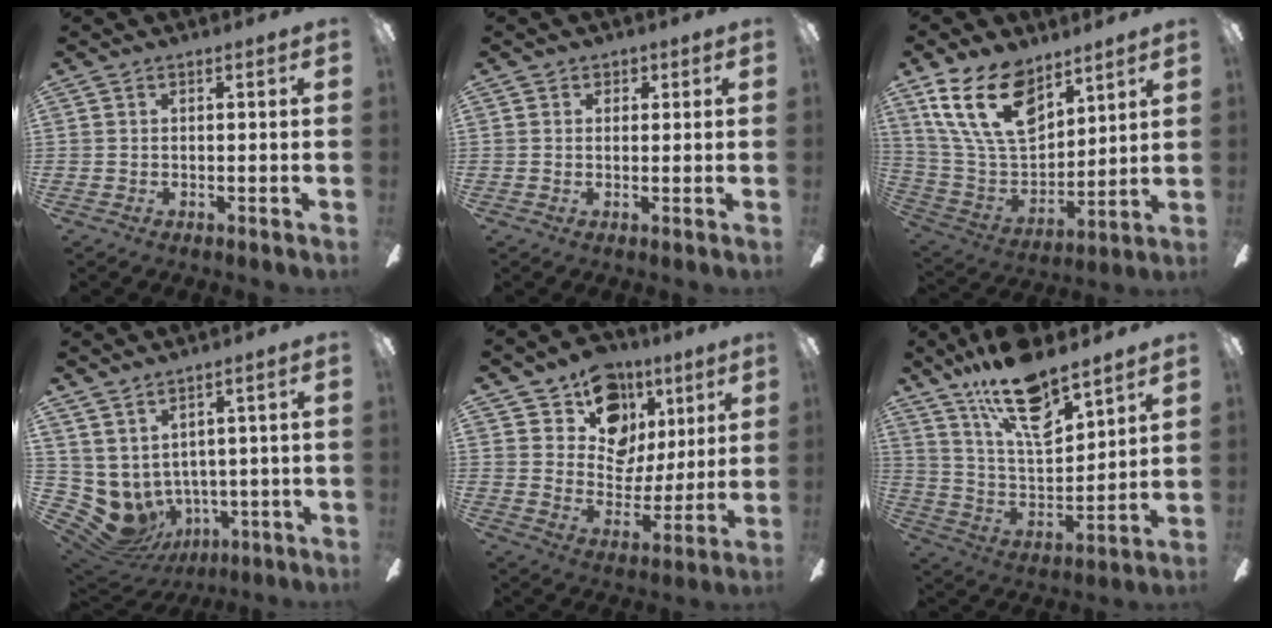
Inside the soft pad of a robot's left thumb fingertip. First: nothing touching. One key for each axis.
{"total": 1.5, "fx": 0.7, "fy": 1.2, "fz": 0.3, "tx": 0.010, "ty": -0.002, "tz": 0.008}
{"total": 19.9, "fx": 11.5, "fy": 11.0, "fz": 12.0, "tx": -0.254, "ty": -0.047, "tz": 0.210}
{"total": 6.5, "fx": 0.1, "fy": 5.7, "fz": 3.2, "tx": -0.108, "ty": -0.024, "tz": 0.013}
{"total": 15.2, "fx": 8.4, "fy": 11.3, "fz": 5.6, "tx": -0.084, "ty": -0.047, "tz": 0.160}
{"total": 18.7, "fx": 13.6, "fy": 6.5, "fz": 11.1, "tx": -0.216, "ty": -0.078, "tz": 0.234}